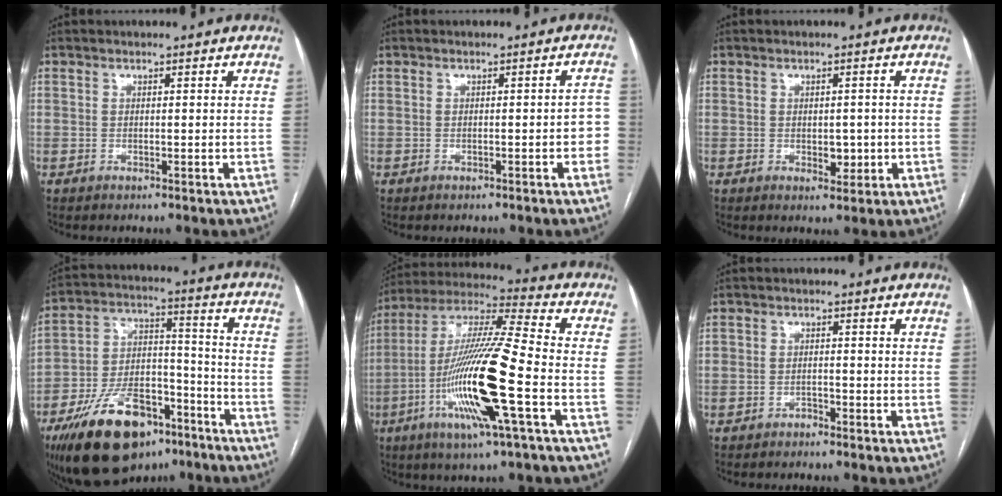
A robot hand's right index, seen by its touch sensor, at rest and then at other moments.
{"total": 2.5, "force": [-0.5, 1.0, 2.2], "torque": [-0.015, 0.017, -0.004]}
{"total": 2.8, "force": [-0.5, 1.8, 2.2], "torque": [-0.027, 0.001, 0.000]}
{"total": 20.0, "force": [-13.0, 9.6, 11.9], "torque": [-0.231, 0.020, -0.218]}
{"total": 18.7, "force": [-5.5, 0.3, 17.9], "torque": [-0.360, -0.014, -0.108]}
{"total": 1.3, "force": [-1.0, 0.7, 0.2], "torque": [-0.002, 0.004, -0.019]}